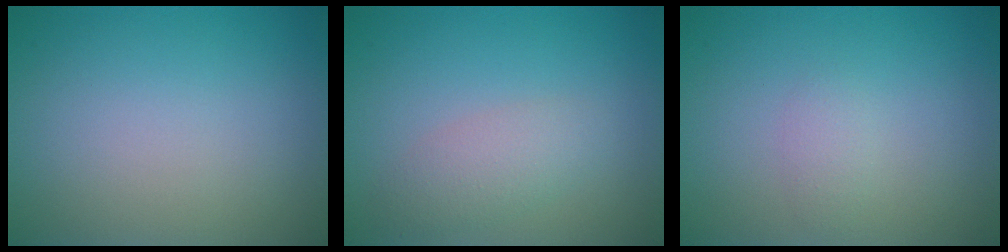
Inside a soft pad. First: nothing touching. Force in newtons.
{"total": 2.4, "press": 2.4, "slide": 0.1}
{"total": 1.1, "press": 1.1, "slide": 0.0}